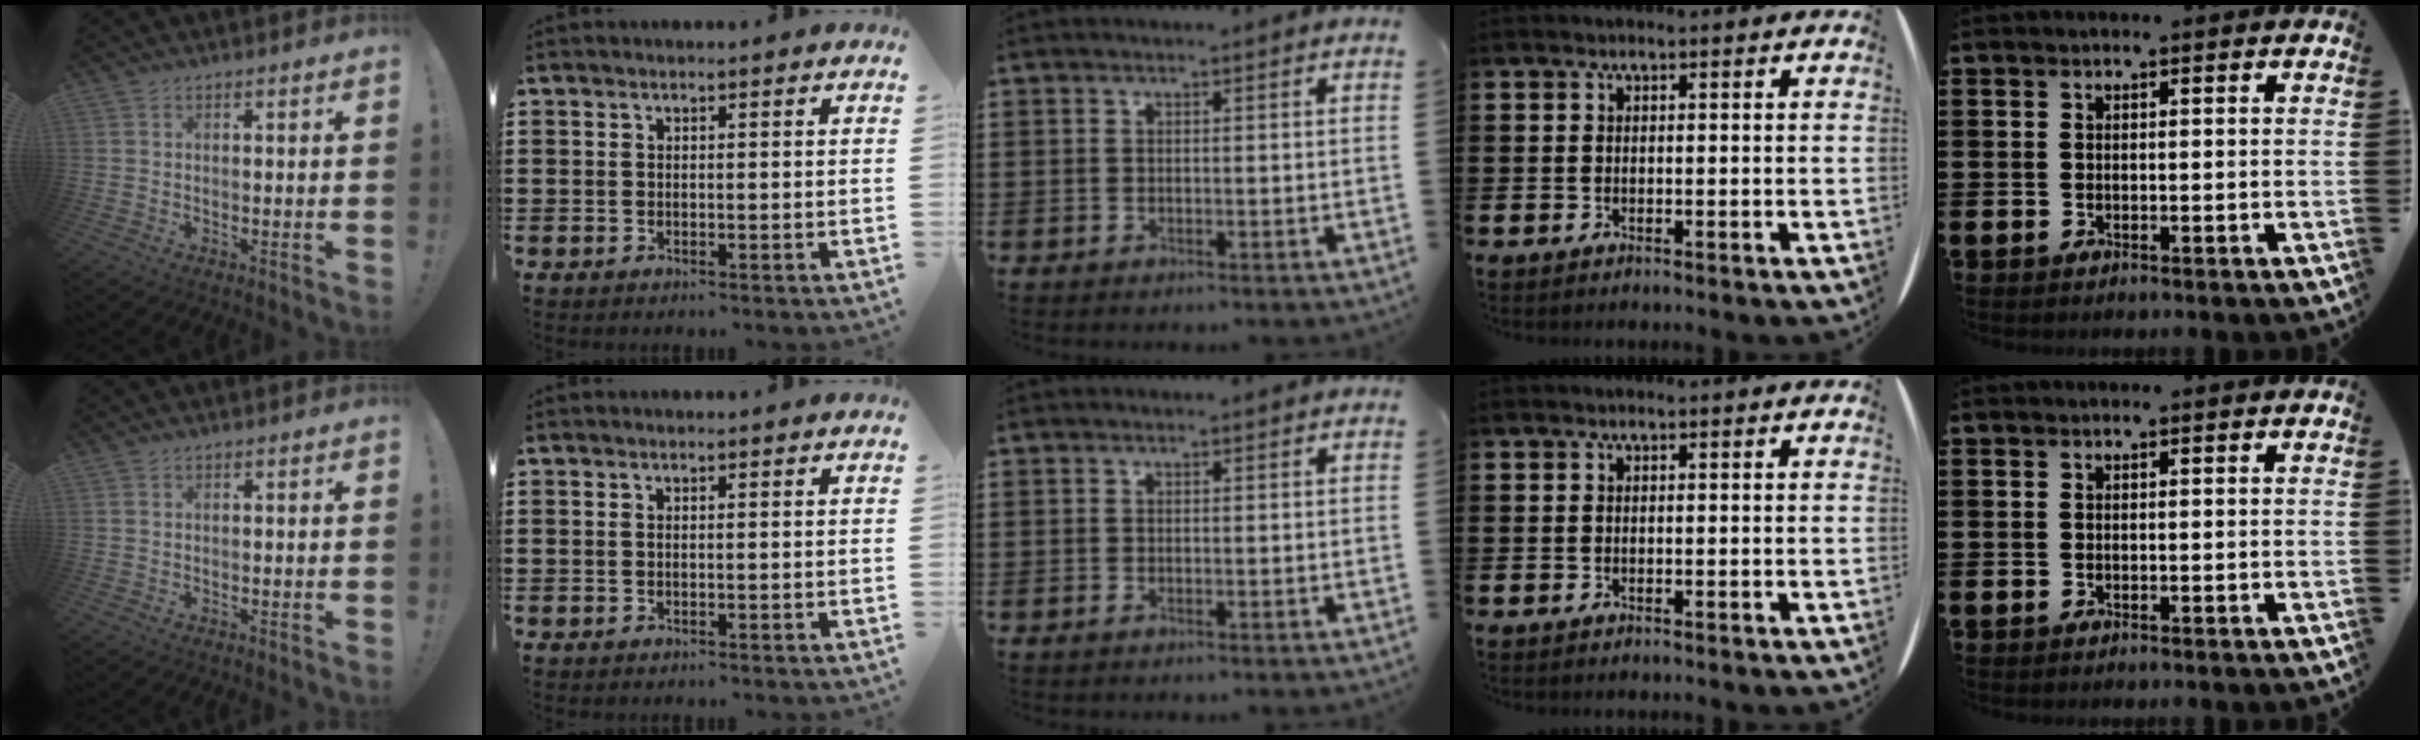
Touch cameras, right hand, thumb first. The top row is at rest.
{}